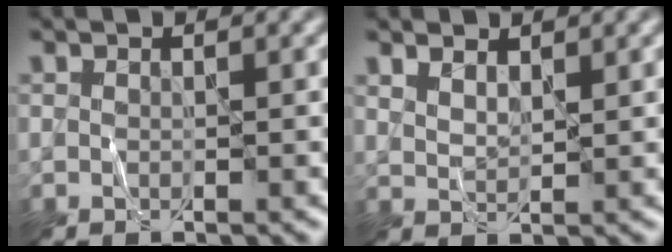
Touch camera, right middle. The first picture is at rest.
{"total": 1.7, "force": [1.5, 0.6, 0.7], "torque": [-0.016, -0.002, 0.031]}